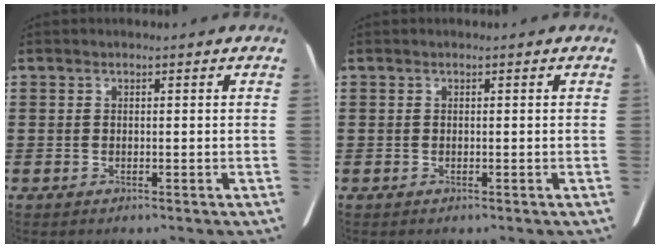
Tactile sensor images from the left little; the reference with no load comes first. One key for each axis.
{"total": 0.0}